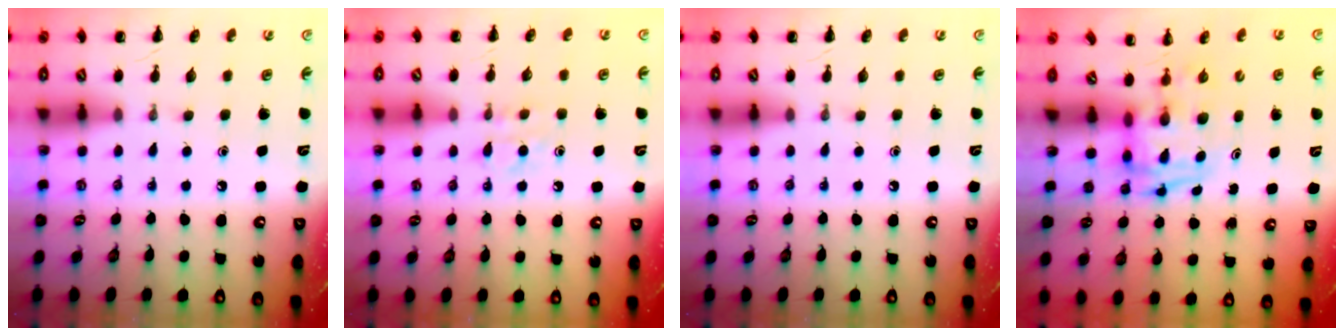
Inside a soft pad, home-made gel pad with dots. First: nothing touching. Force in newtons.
{"total": 5.5, "press": 5.3, "slide": 1.5}
{"total": 0.0}
{"total": 3.3, "press": 3.3, "slide": 0.6}